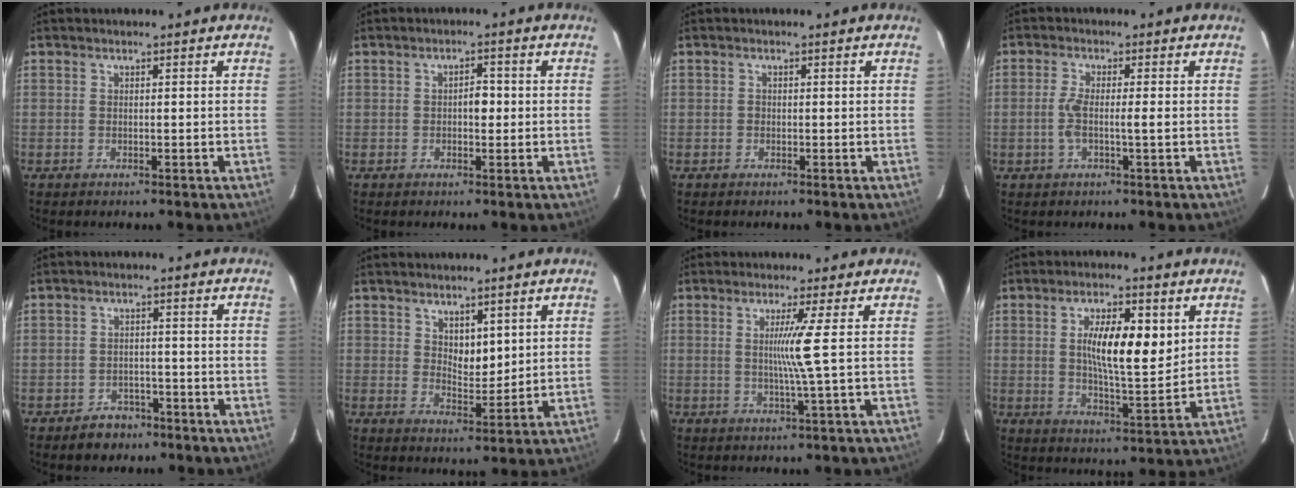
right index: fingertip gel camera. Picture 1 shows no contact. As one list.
[{"total": 2.3, "force": [-0.2, 1.2, 2.0], "torque": [-0.026, 0.006, -0.004]}, {"total": 0.6, "force": [-0.1, 0.5, 0.2], "torque": [-0.002, 0.003, -0.003]}, {"total": 3.5, "force": [-0.6, 0.2, 3.4], "torque": [-0.073, 0.003, -0.011]}, {"total": 4.1, "force": [-2.8, 2.8, 1.1], "torque": [-0.016, 0.008, -0.039]}, {"total": 4.6, "force": [2.0, 2.4, 3.4], "torque": [-0.057, -0.005, 0.041]}, {"total": 4.6, "force": [0.5, -2.0, 4.2], "torque": [-0.078, -0.009, 0.011]}, {"total": 10.9, "force": [2.8, 2.8, 10.2], "torque": [-0.177, 0.001, 0.049]}]